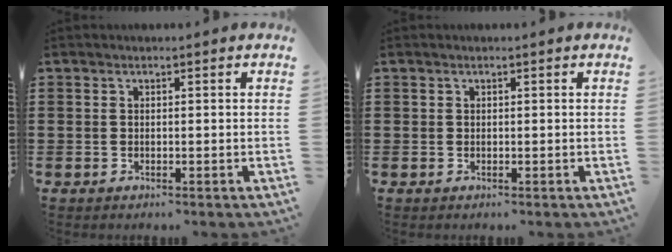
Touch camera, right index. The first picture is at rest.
{"total": 0.0}